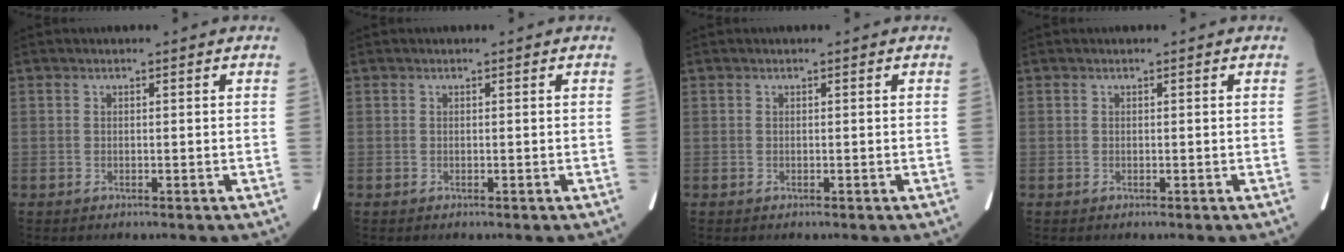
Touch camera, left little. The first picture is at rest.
{"total": 0.0}
{"total": 0.0}
{"total": 0.0}